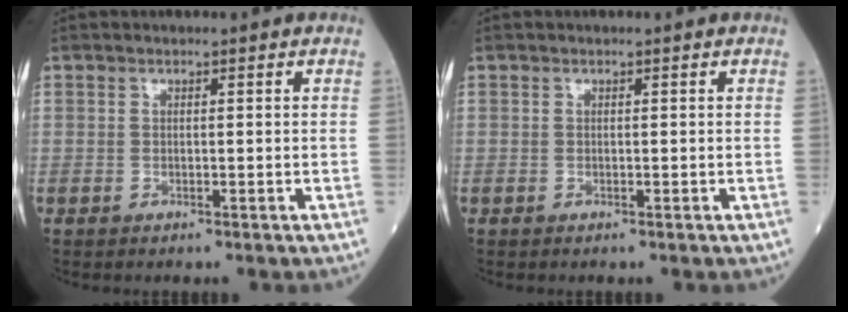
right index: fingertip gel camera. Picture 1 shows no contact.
{"total": 0.0}